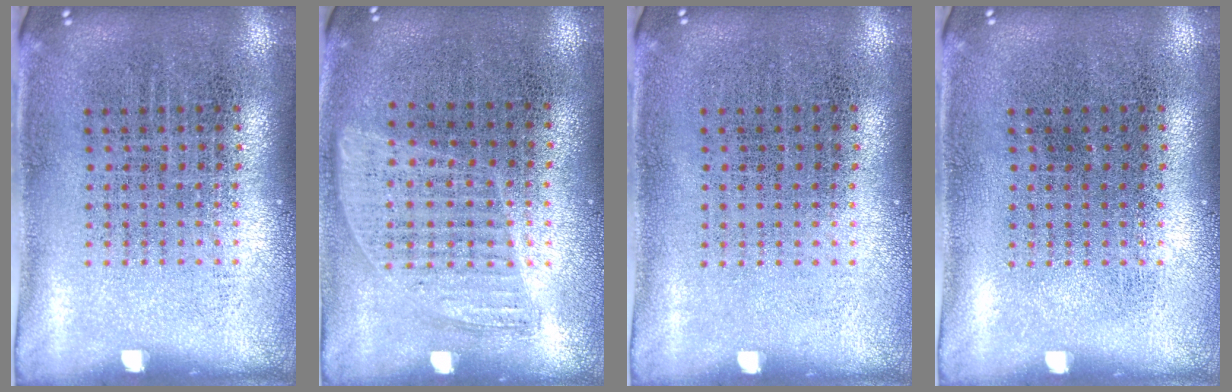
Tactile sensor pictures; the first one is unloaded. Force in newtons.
{"total": 0.9, "press": 0.8, "slide": 0.4}
{"total": 0.0}
{"total": 0.0}